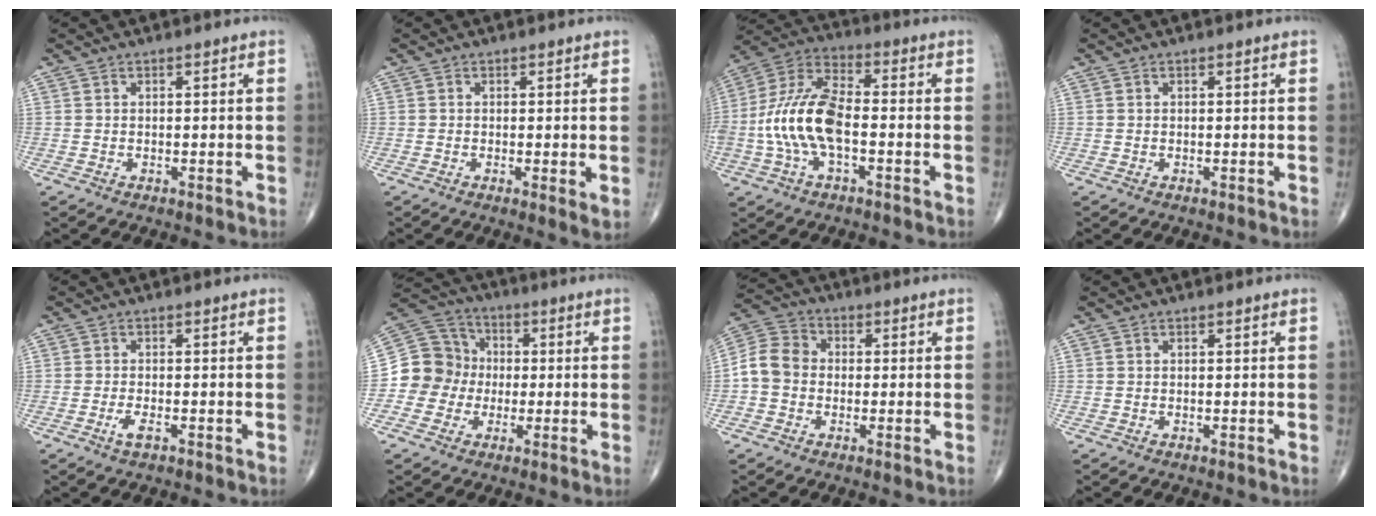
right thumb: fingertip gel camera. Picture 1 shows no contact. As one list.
[{"total": 2.1, "force": [-0.1, 0.5, 2.0], "torque": [-0.038, -0.010, -0.007]}, {"total": 15.6, "force": [-2.6, 7.3, 13.5], "torque": [-0.293, 0.037, -0.053]}, {"total": 0.0}, {"total": 2.1, "force": [-1.0, 0.7, 1.7], "torque": [-0.037, 0.001, -0.021]}, {"total": 11.0, "force": [-1.4, 10.5, 2.9], "torque": [-0.026, 0.040, -0.032]}, {"total": 7.7, "force": [-0.8, 6.5, 4.0], "torque": [-0.065, 0.029, -0.030]}, {"total": 0.0}]